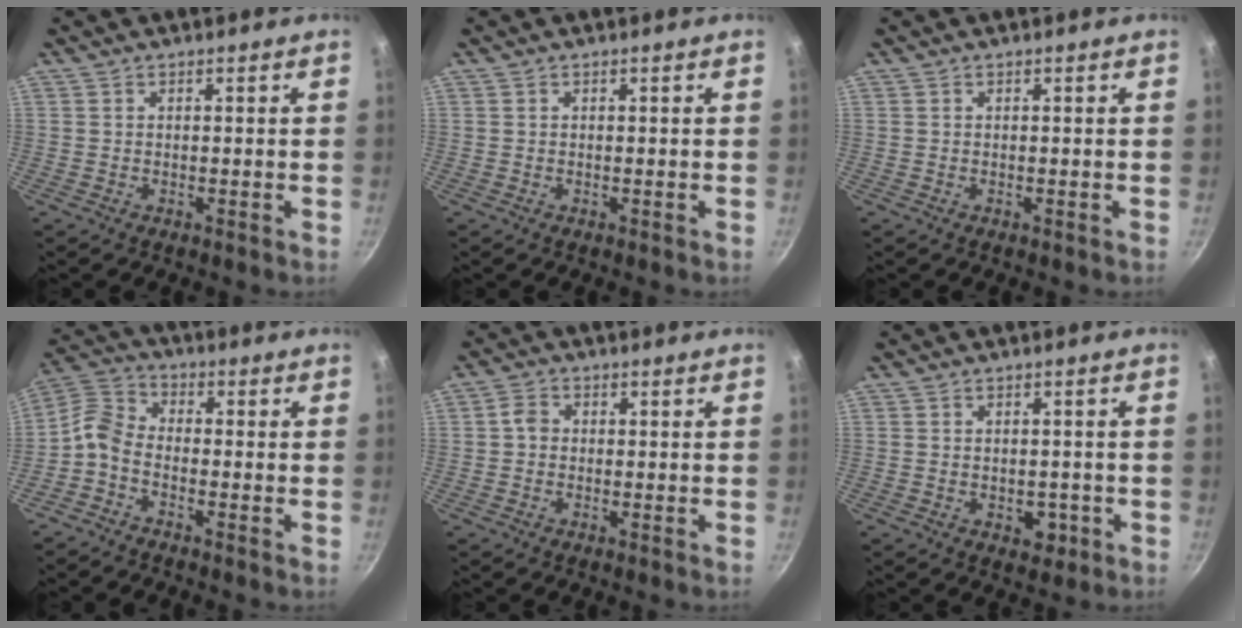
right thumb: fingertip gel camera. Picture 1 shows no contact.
{"total": 0.0}
{"total": 0.0}
{"total": 6.1, "force": [-2.8, 3.7, 3.9], "torque": [-0.090, 0.044, -0.074]}
{"total": 2.7, "force": [-0.1, 2.2, 1.5], "torque": [-0.021, 0.009, -0.009]}
{"total": 3.9, "force": [-1.2, 2.6, 2.5], "torque": [-0.021, 0.003, -0.012]}